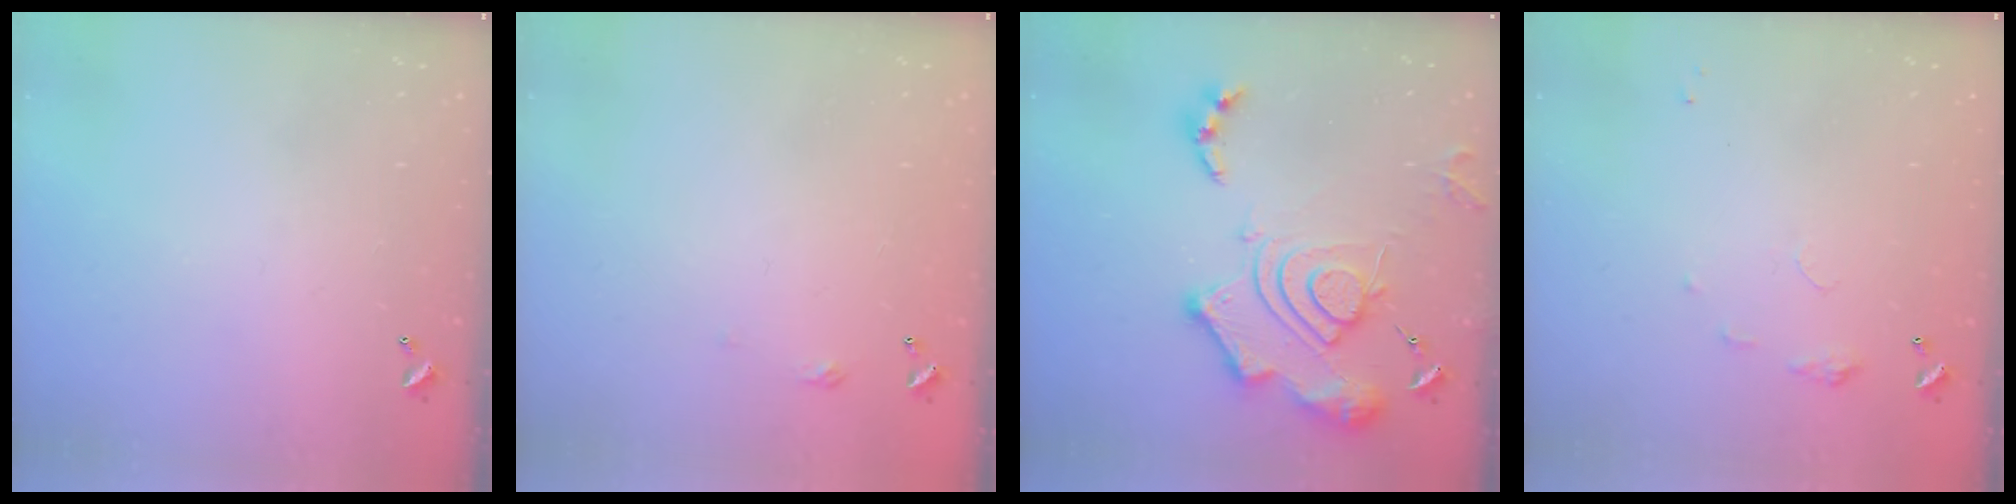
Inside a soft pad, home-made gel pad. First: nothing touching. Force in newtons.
{"total": 2.7, "press": 2.6, "slide": 0.4}
{"total": 18.3, "press": 18.2, "slide": 1.7}
{"total": 4.5, "press": 4.4, "slide": 0.5}